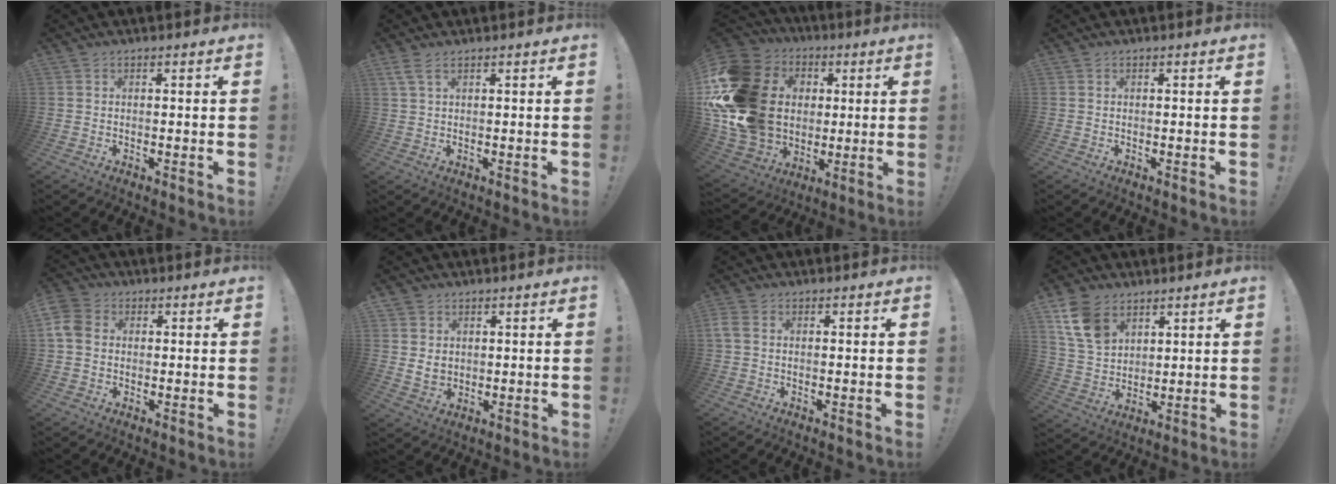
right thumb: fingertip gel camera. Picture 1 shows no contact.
{"total": 2.9, "force": [1.7, 0.8, 2.2], "torque": [-0.050, 0.001, 0.034]}
{"total": 27.4, "force": [2.0, 21.6, 16.8], "torque": [-0.321, -0.010, 0.087]}
{"total": 0.0}
{"total": 7.8, "force": [1.0, 6.4, 4.3], "torque": [-0.096, 0.006, 0.023]}
{"total": 5.1, "force": [1.6, 4.4, 2.0], "torque": [-0.021, -0.006, 0.032]}
{"total": 1.5, "force": [-0.1, 1.0, 1.1], "torque": [-0.018, 0.004, 0.001]}
{"total": 12.6, "force": [7.0, 8.4, 6.2], "torque": [-0.116, -0.028, 0.140]}